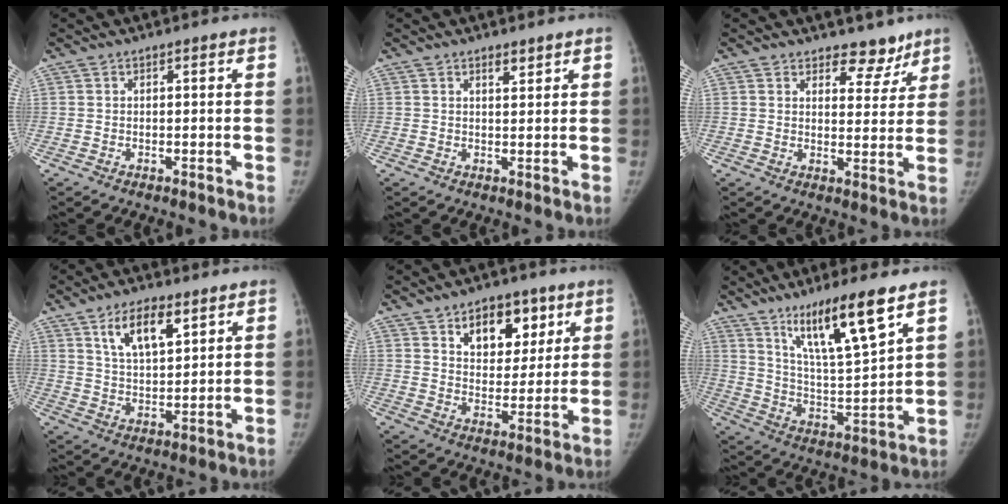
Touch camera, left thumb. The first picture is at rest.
{"total": 1.8, "force": [1.4, 0.6, 0.9], "torque": [-0.008, -0.010, 0.023]}
{"total": 6.0, "force": [4.7, 3.4, 1.6], "torque": [0.019, -0.030, 0.064]}
{"total": 9.7, "force": [5.3, 4.3, 6.9], "torque": [-0.104, -0.027, 0.100]}
{"total": 11.6, "force": [6.0, 7.2, 6.8], "torque": [-0.056, -0.030, 0.094]}
{"total": 15.6, "force": [9.6, 2.2, 12.0], "torque": [-0.202, -0.057, 0.180]}